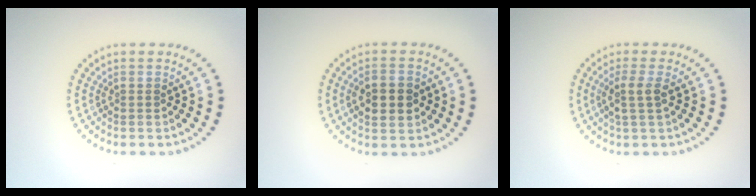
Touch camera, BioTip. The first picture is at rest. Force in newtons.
{"total": 4.5, "press": 4.5, "slide": 0.2}
{"total": 2.2, "press": 1.8, "slide": 1.3}